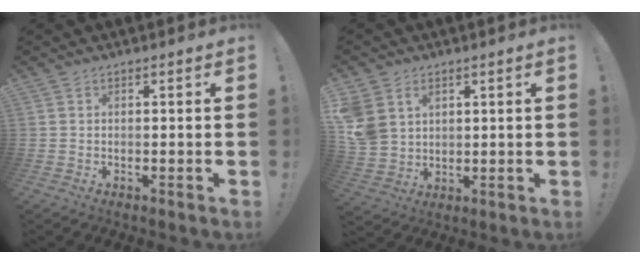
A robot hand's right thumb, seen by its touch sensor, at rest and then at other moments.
{"total": 8.2, "force": [3.4, 6.4, 3.7], "torque": [-0.085, -0.019, 0.071]}